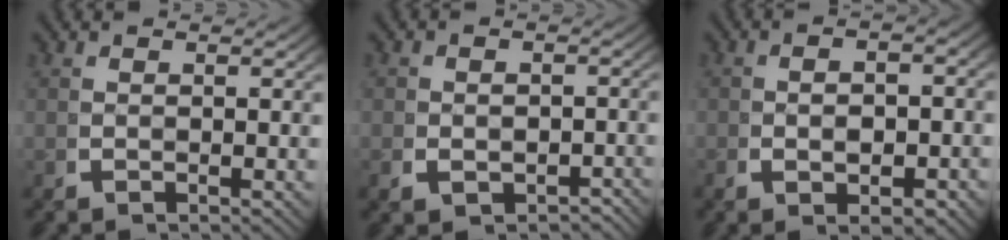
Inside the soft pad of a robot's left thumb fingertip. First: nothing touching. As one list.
[{"total": 3.0, "force": [-1.8, 2.1, 1.1], "torque": [-0.013, -0.017, -0.025]}, {"total": 3.9, "force": [-1.0, 2.1, 3.1], "torque": [-0.044, -0.007, -0.020]}]